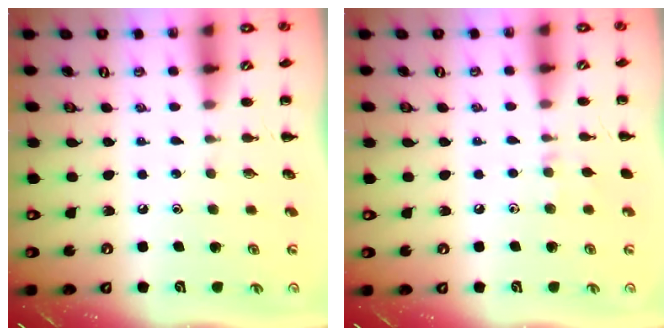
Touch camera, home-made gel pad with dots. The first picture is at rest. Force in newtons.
{"total": 5.1, "press": 4.8, "slide": 1.7}